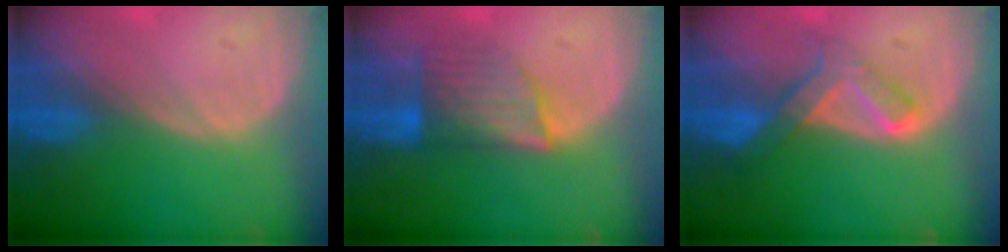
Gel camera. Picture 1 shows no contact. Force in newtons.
{"total": 7.0, "press": 6.4, "slide": 2.8}
{"total": 6.9, "press": 5.8, "slide": 3.7}